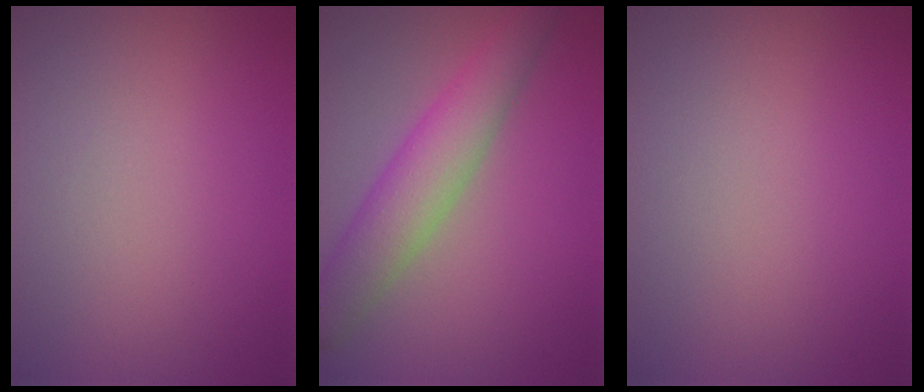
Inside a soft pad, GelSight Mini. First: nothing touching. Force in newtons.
{"total": 5.2, "press": 5.2, "slide": 0.1}
{"total": 0.0}